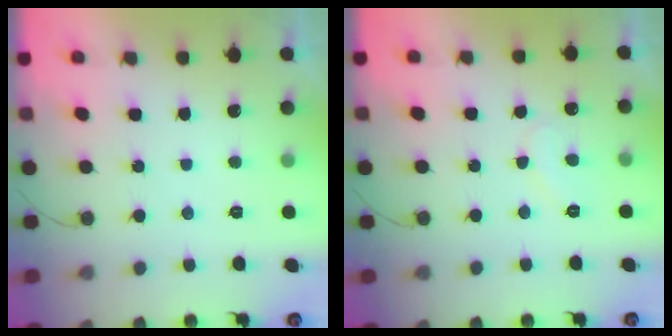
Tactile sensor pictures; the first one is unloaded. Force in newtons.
{"total": 7.2, "press": 7.2, "slide": 0.5}